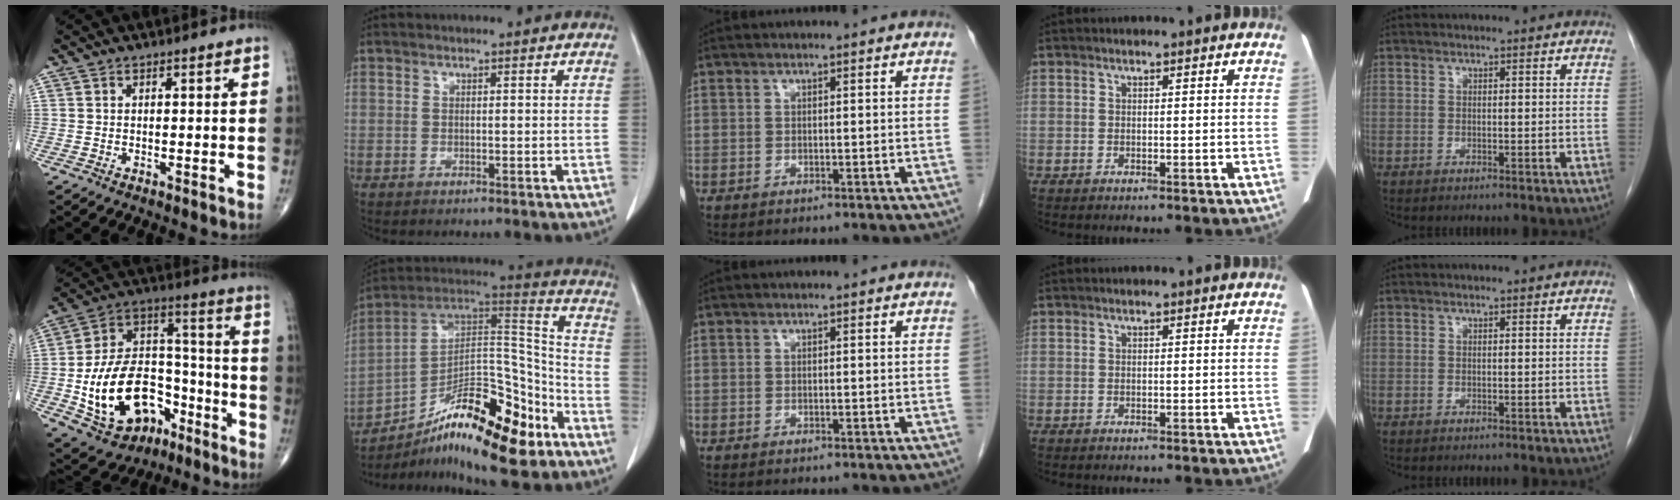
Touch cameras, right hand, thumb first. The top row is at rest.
{"thumb": {"total": 22.1, "force": [-8.4, 14.5, 14.4], "torque": [-0.230, 0.076, -0.125]}, "index": {"total": 23.2, "force": [-13.4, 6.5, 17.8], "torque": [-0.272, 0.034, -0.213]}}